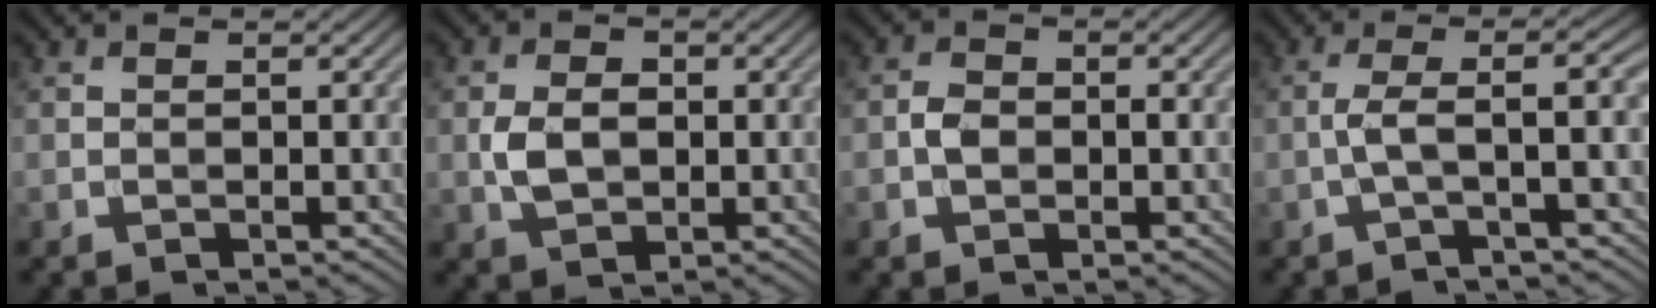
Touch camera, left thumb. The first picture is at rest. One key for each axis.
{"total": 4.2, "fx": -0.2, "fy": 2.9, "fz": 3.0, "tx": -0.064, "ty": -0.001, "tz": -0.005}
{"total": 2.4, "fx": -0.5, "fy": 1.8, "fz": 1.6, "tx": -0.033, "ty": 0.001, "tz": -0.015}
{"total": 4.8, "fx": -1.2, "fy": 0.8, "fz": 4.6, "tx": -0.077, "ty": 0.013, "tz": -0.040}